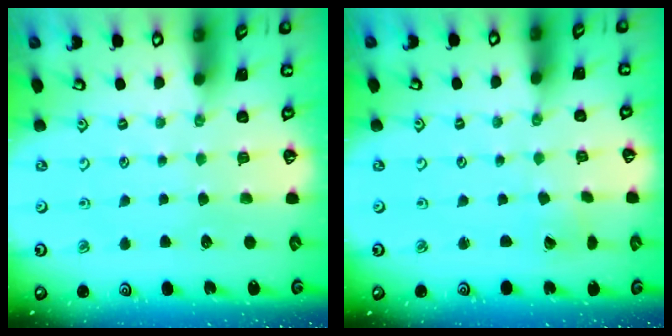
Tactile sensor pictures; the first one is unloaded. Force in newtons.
{"total": 0.0}